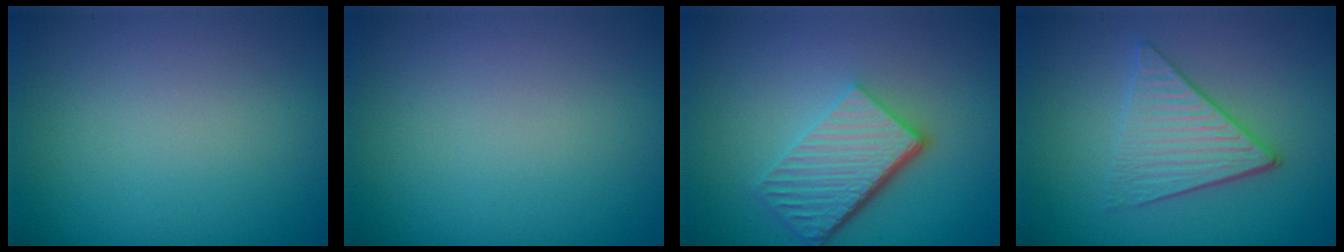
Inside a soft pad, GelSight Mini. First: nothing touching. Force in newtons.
{"total": 0.0}
{"total": 5.9, "press": 4.0, "slide": 4.3}
{"total": 3.9, "press": 3.3, "slide": 2.0}